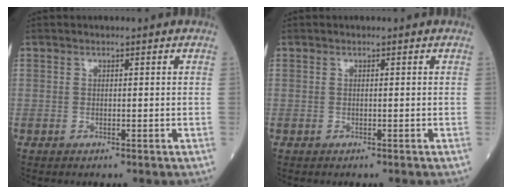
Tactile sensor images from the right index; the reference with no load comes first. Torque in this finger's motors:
{"motor_torque": [0.06, 0.01, 0.02, 0.00]}